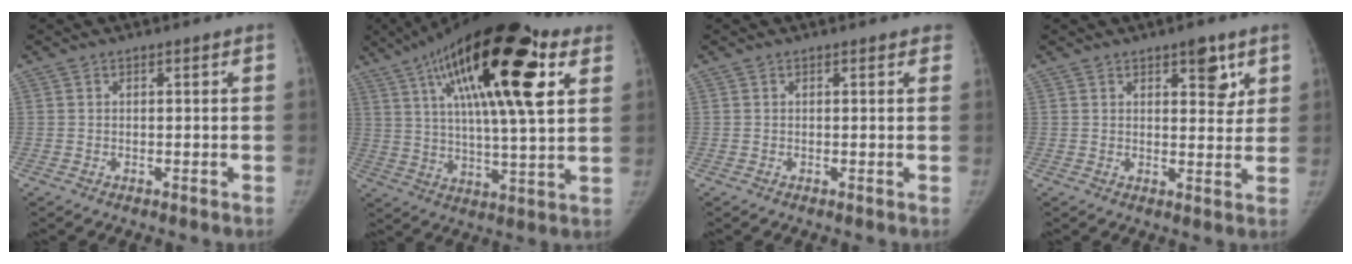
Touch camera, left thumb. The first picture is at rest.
{"total": 28.1, "force": [11.6, 8.5, 24.1], "torque": [-0.390, -0.005, 0.182]}
{"total": 1.6, "force": [1.2, 0.7, 0.8], "torque": [0.002, 0.002, 0.007]}
{"total": 5.8, "force": [3.1, 2.7, 4.1], "torque": [-0.026, -0.018, 0.040]}